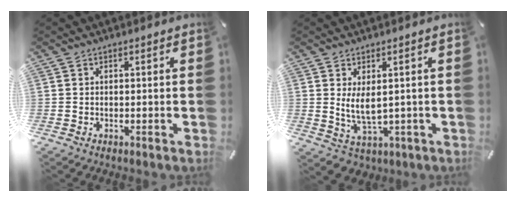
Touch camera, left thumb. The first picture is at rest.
{"total": 7.0, "force": [1.2, 4.6, 5.1], "torque": [-0.103, -0.003, 0.021]}